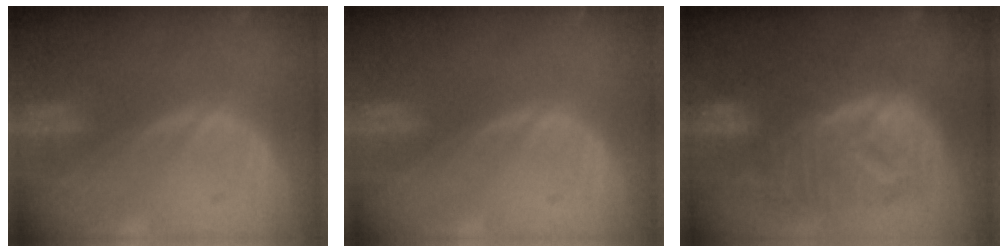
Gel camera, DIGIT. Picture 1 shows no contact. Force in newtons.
{"total": 0.0}
{"total": 12.3, "press": 12.2, "slide": 1.3}